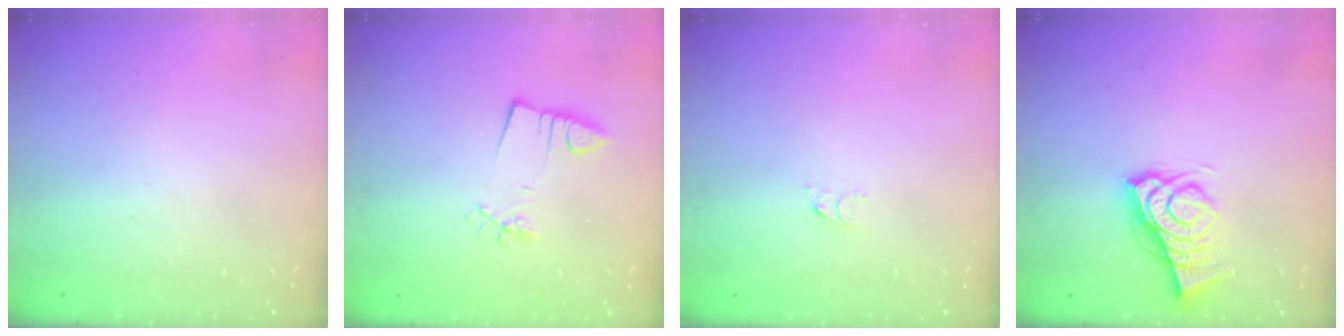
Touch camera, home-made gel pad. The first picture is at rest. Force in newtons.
{"total": 2.5, "press": 0.9, "slide": 2.4}
{"total": 2.6, "press": 2.6, "slide": 0.2}
{"total": 9.0, "press": 8.6, "slide": 2.8}